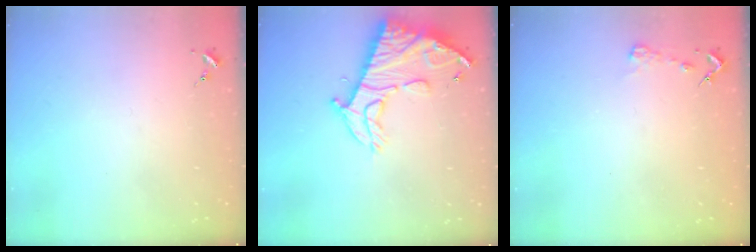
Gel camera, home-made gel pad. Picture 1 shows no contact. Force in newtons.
{"total": 16.7, "press": 16.6, "slide": 1.4}
{"total": 3.4, "press": 3.3, "slide": 0.3}